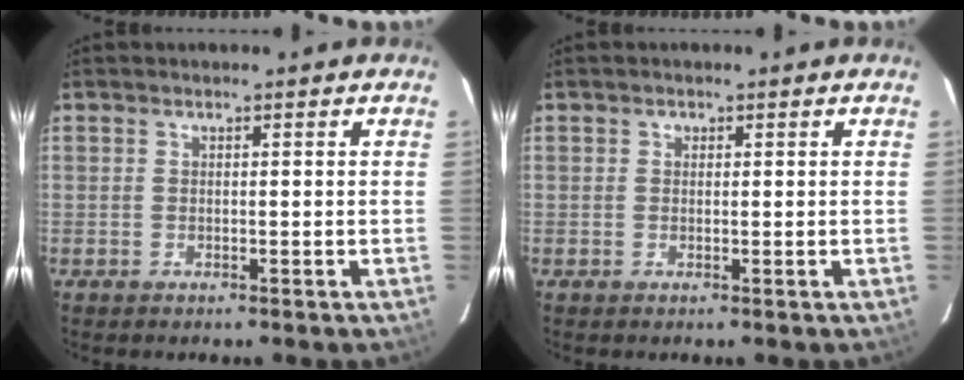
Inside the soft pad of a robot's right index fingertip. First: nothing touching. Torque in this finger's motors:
{"motor_torque": [0.01, 0.00, 0.00, 0.01]}